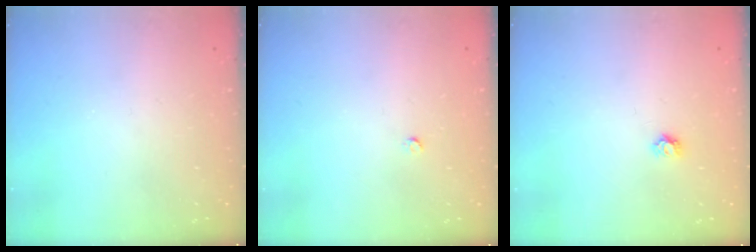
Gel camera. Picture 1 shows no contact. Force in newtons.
{"total": 2.2, "press": 2.2, "slide": 0.3}
{"total": 3.8, "press": 3.8, "slide": 0.3}